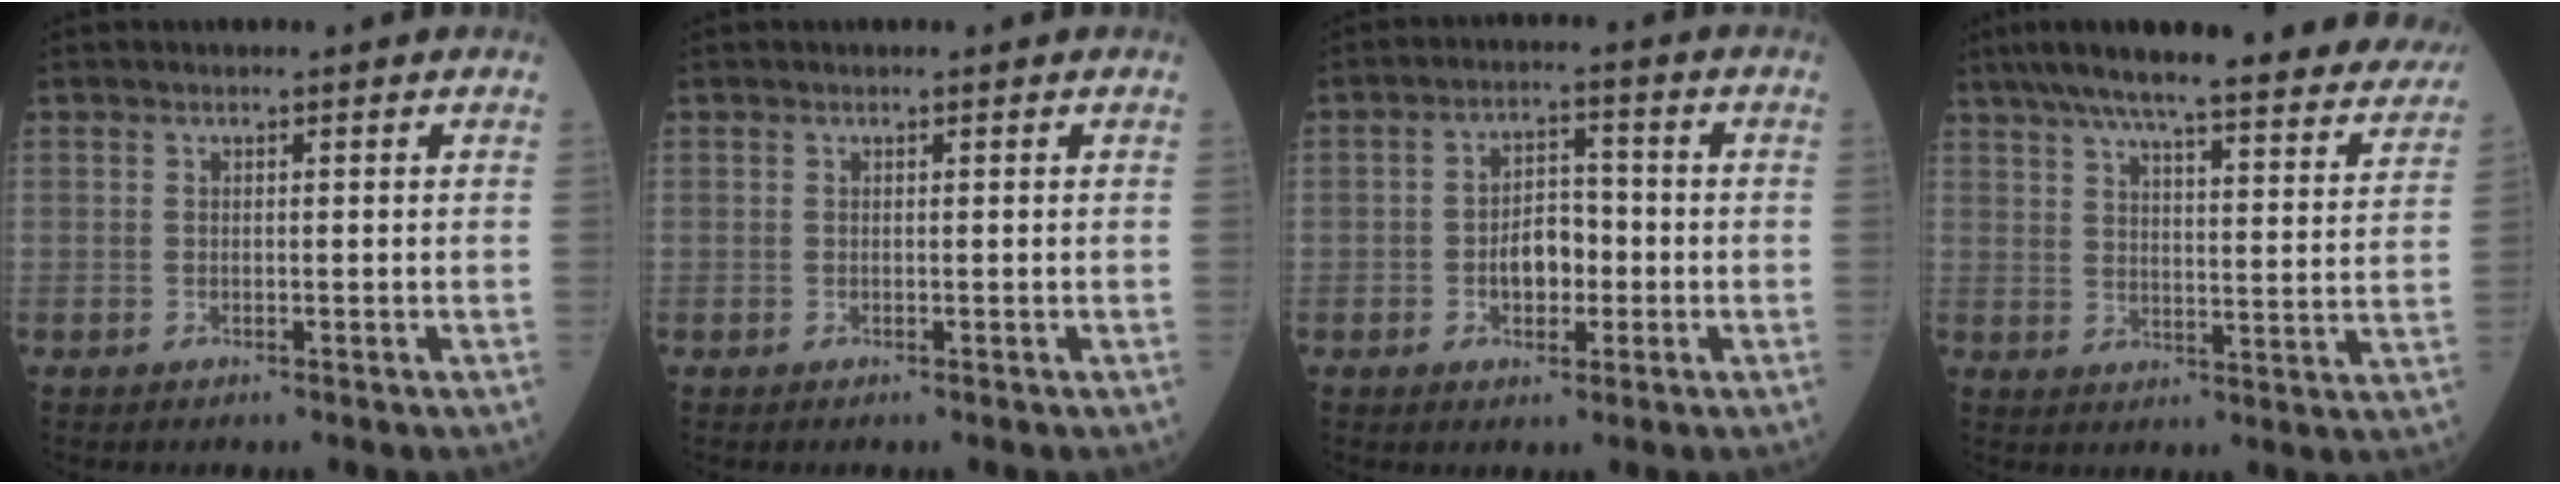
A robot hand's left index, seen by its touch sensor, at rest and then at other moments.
{"total": 0.0}
{"total": 5.7, "force": [-1.2, 3.4, 4.3], "torque": [-0.078, 0.012, -0.018]}
{"total": 30.5, "force": [26.4, 4.8, 14.6], "torque": [-0.226, -0.024, 0.332]}